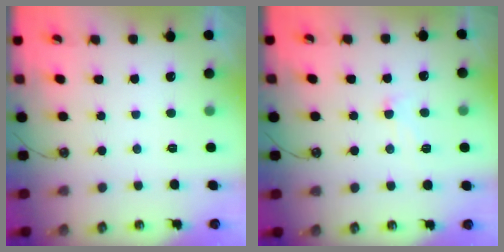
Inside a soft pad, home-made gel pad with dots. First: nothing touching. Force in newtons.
{"total": 5.1, "press": 5.1, "slide": 0.6}